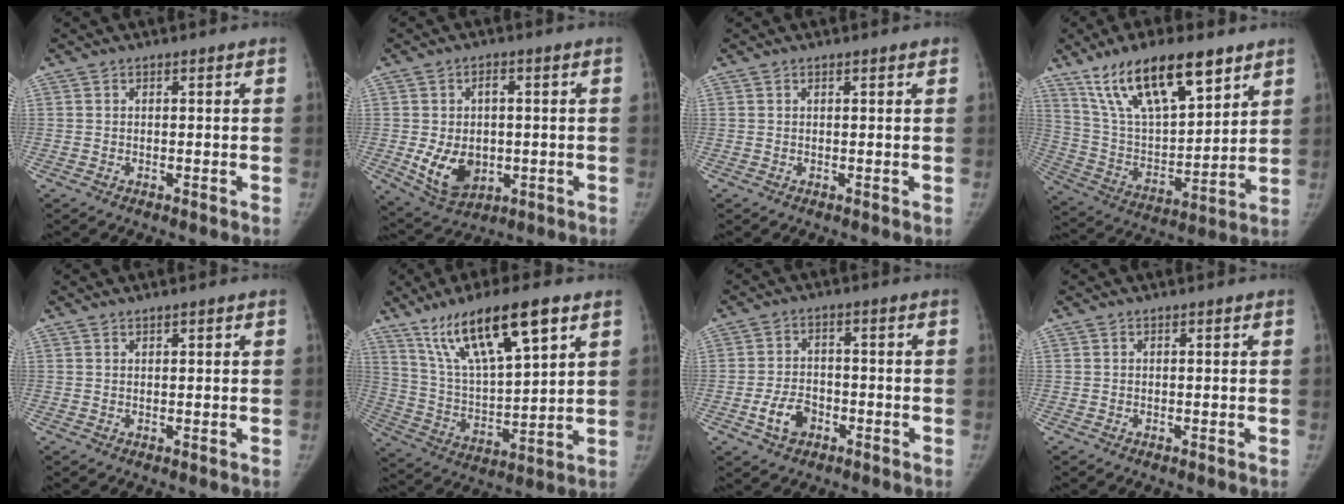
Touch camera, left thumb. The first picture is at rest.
{"total": 10.3, "force": [-1.2, 7.1, 7.3], "torque": [-0.106, -0.001, -0.004]}
{"total": 0.9, "force": [0.6, 0.1, 0.7], "torque": [-0.008, -0.001, 0.009]}
{"total": 21.2, "force": [13.3, 8.0, 14.5], "torque": [-0.224, -0.044, 0.250]}
{"total": 0.8, "force": [0.6, 0.2, 0.5], "torque": [-0.007, -0.002, 0.010]}
{"total": 18.5, "force": [10.8, 5.1, 14.1], "torque": [-0.232, -0.034, 0.205]}
{"total": 5.9, "force": [-2.6, 4.1, 3.4], "torque": [-0.054, 0.019, -0.045]}
{"total": 0.0}